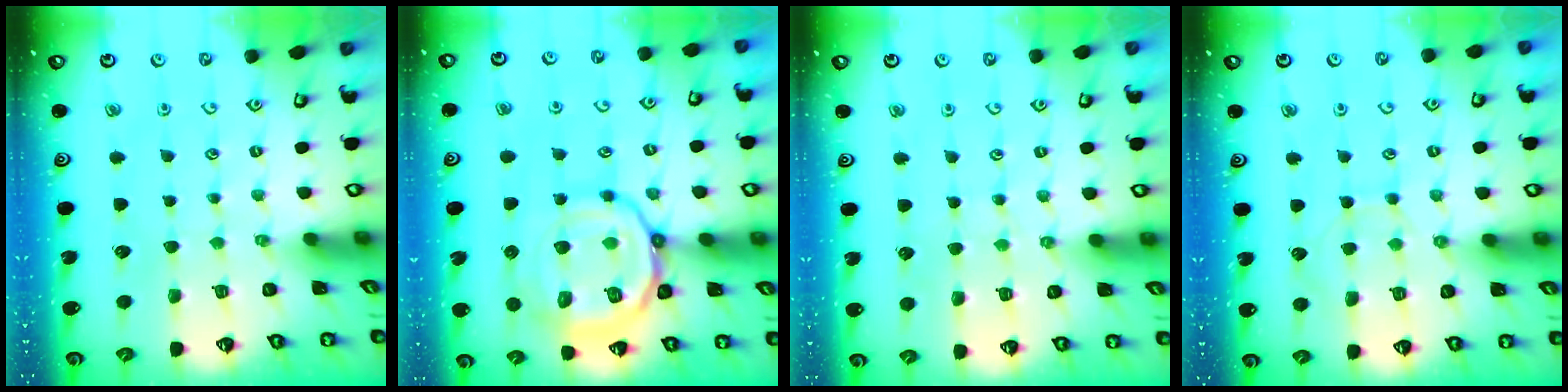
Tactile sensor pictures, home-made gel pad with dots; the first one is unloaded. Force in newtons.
{"total": 18.1, "press": 18.0, "slide": 1.8}
{"total": 3.7, "press": 3.7, "slide": 0.4}
{"total": 5.5, "press": 5.5, "slide": 0.7}